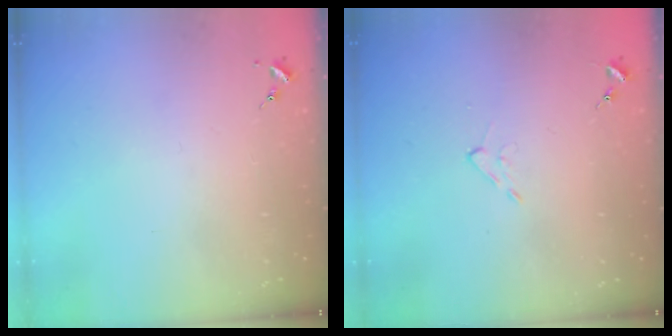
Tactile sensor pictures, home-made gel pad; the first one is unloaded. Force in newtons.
{"total": 4.3, "press": 4.3, "slide": 0.7}